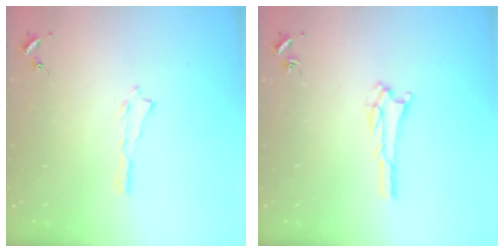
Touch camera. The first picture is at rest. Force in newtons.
{"total": 1.8, "press": 1.8, "slide": 0.2}